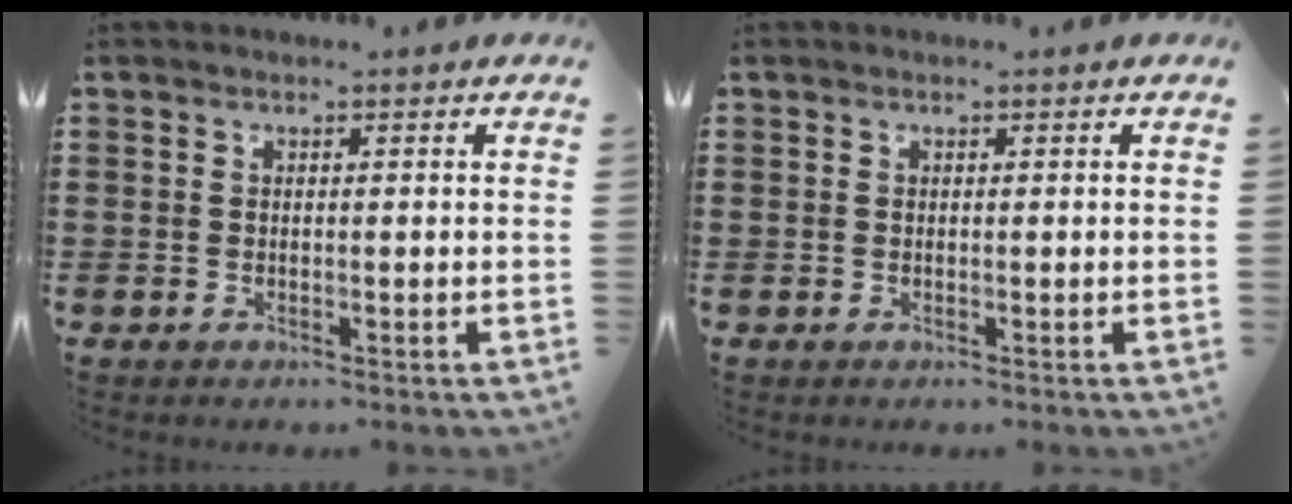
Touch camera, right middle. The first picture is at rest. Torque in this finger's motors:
{"motor_torque": [0.00, 0.00, 0.00, 0.00]}